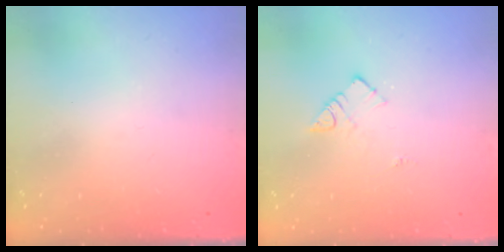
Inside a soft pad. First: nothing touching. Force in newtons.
{"total": 5.2, "press": 5.2, "slide": 0.2}